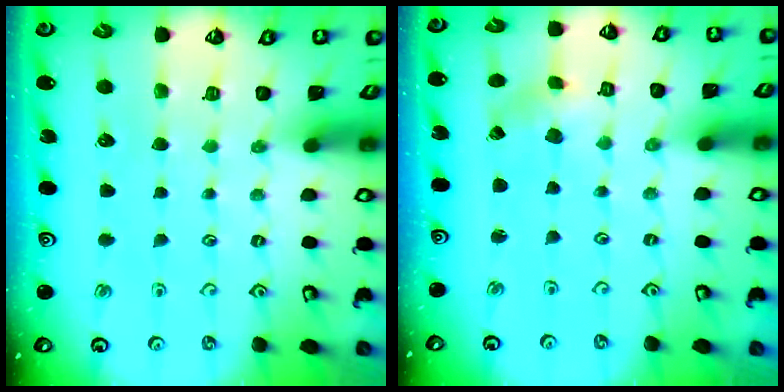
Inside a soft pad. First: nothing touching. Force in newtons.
{"total": 1.1, "press": 1.1, "slide": 0.2}